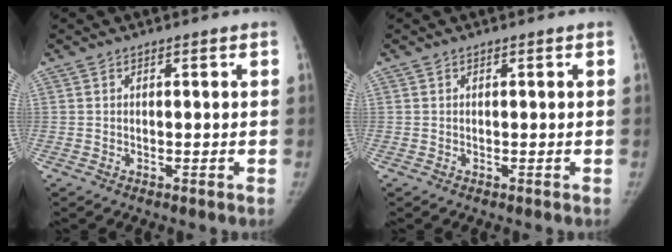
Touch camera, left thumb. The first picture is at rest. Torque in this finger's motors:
{"motor_torque": [-0.11, 0.10, 0.00, 0.00, -0.01]}